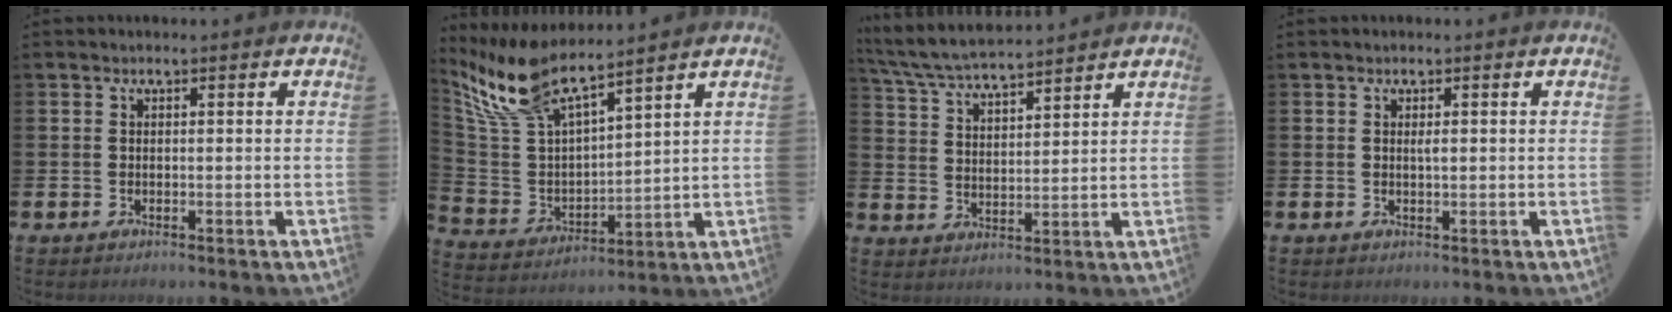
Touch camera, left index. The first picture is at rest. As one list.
[{"total": 10.1, "force": [8.8, 2.5, 4.4], "torque": [-0.122, -0.040, 0.155]}, {"total": 6.1, "force": [5.9, 0.5, 1.3], "torque": [-0.046, -0.033, 0.105]}, {"total": 0.9, "force": [0.3, 0.2, 0.8], "torque": [-0.022, 0.002, 0.006]}]